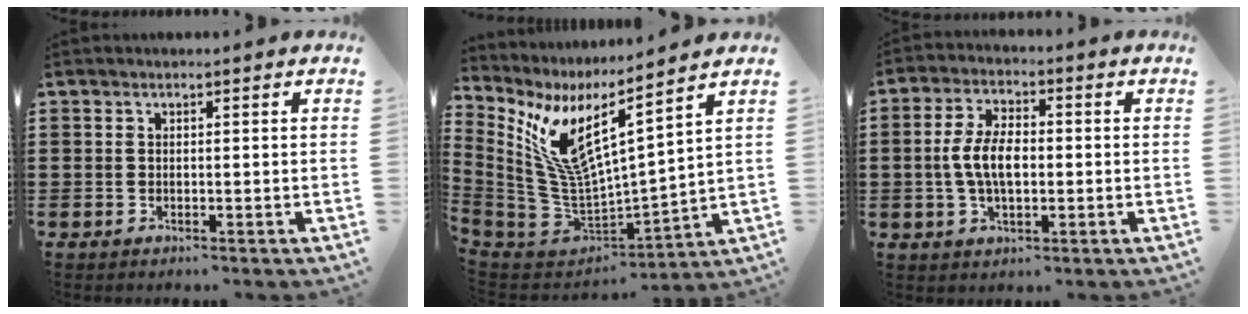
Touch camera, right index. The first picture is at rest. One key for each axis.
{"total": 9.5, "fx": 4.9, "fy": 2.4, "fz": 7.7, "tx": -0.188, "ty": -0.057, "tz": 0.078}
{"total": 6.7, "fx": -0.4, "fy": 3.2, "fz": 5.8, "tx": -0.128, "ty": 0.002, "tz": -0.013}